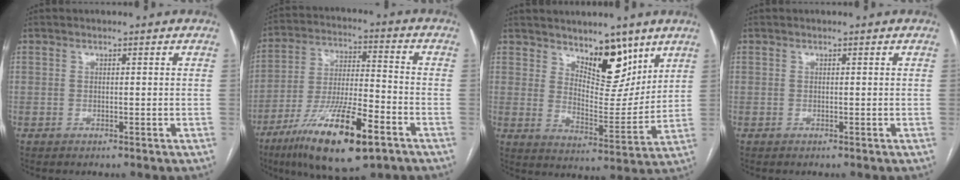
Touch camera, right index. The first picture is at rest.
{"total": 17.7, "force": [-9.9, 3.4, 14.2], "torque": [-0.265, -0.030, -0.171]}
{"total": 9.6, "force": [6.7, 4.0, 5.7], "torque": [-0.084, -0.014, 0.117]}
{"total": 0.0}